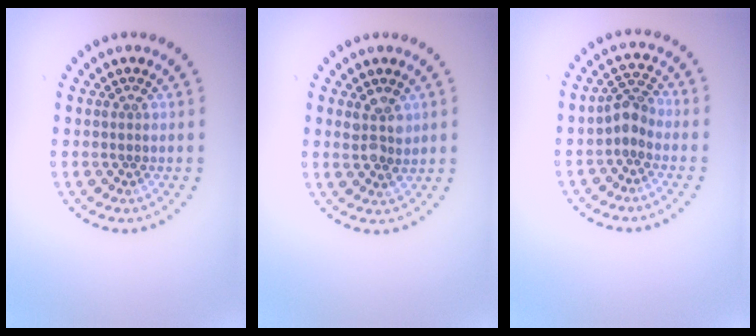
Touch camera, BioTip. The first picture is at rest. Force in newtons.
{"total": 2.3, "press": 2.1, "slide": 0.8}
{"total": 2.1, "press": 1.7, "slide": 1.2}